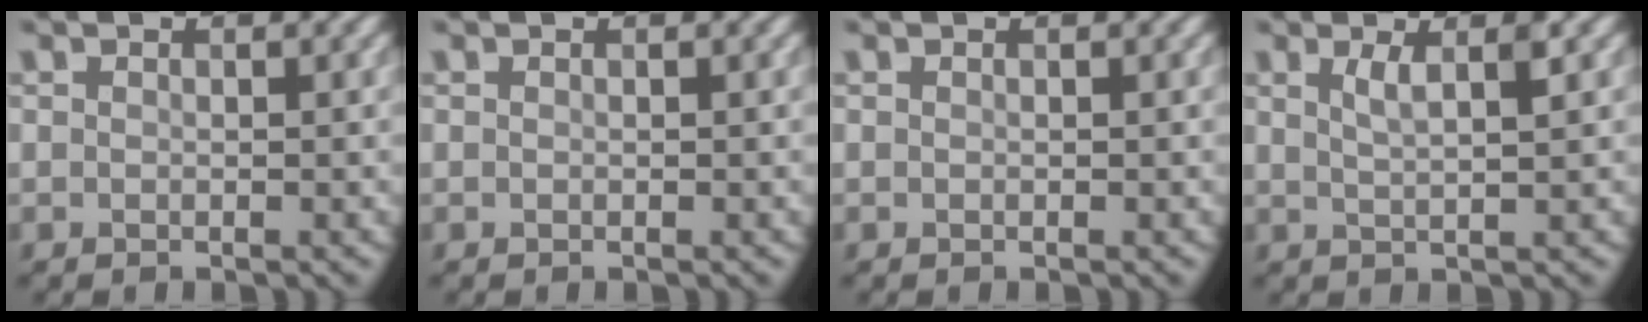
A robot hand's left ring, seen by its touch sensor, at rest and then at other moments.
{"total": 0.0}
{"total": 0.0}
{"total": 2.3, "force": [1.0, 0.6, 2.0], "torque": [-0.031, 0.002, 0.015]}